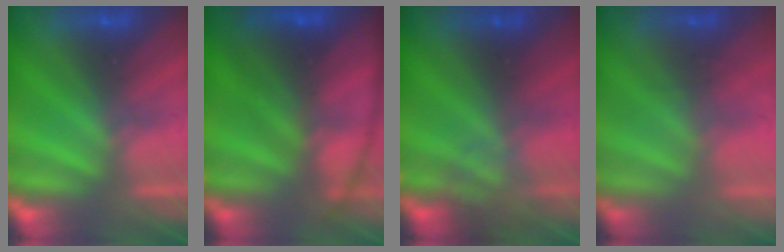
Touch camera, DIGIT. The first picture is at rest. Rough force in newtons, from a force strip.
{"total": 5.8}
{"total": 2.3}
{"total": 1.6}